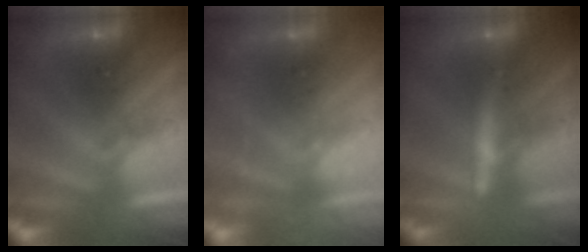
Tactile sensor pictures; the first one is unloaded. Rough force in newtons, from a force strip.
{"total": 2.2}
{"total": 2.4}